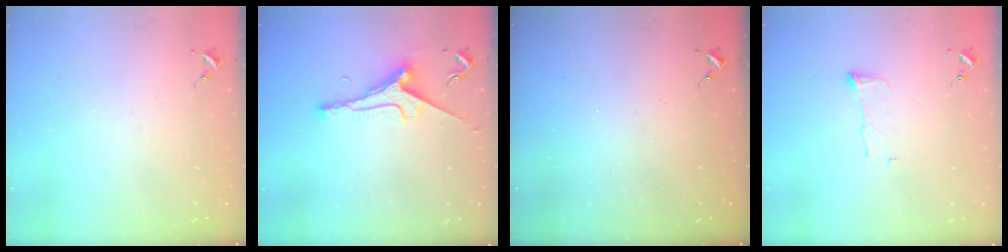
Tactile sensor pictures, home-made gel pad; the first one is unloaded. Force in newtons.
{"total": 8.1, "press": 8.1, "slide": 0.7}
{"total": 0.0}
{"total": 4.8, "press": 4.7, "slide": 0.7}